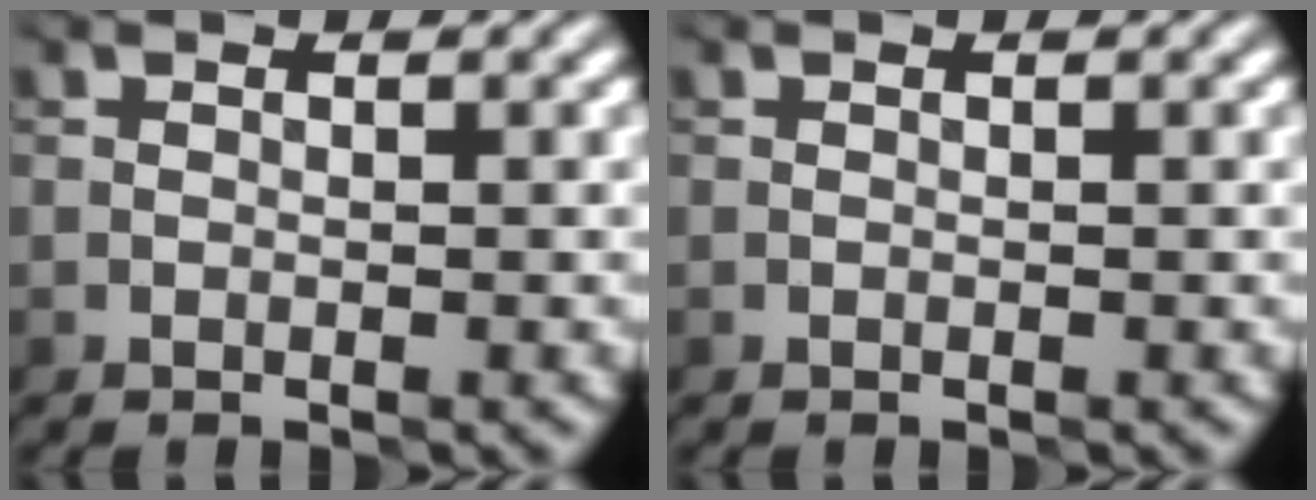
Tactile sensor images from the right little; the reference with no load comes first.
{"total": 0.0}